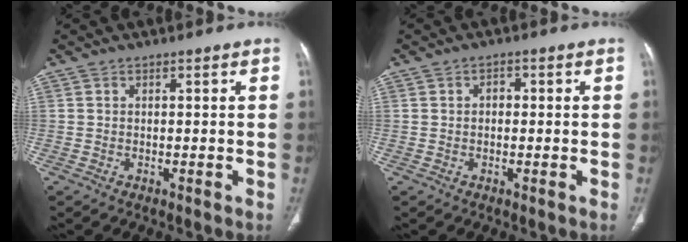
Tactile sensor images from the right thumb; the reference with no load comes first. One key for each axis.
{"total": 1.6, "fx": 0.0, "fy": 1.2, "fz": 1.0, "tx": -0.012, "ty": 0.008, "tz": -0.001}